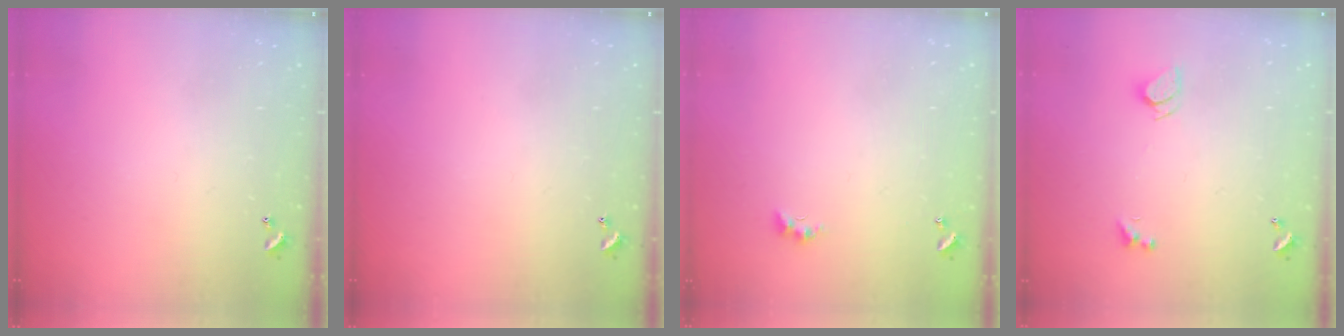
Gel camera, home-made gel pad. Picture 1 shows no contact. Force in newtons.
{"total": 0.0}
{"total": 1.6, "press": 1.5, "slide": 0.6}
{"total": 2.0, "press": 1.9, "slide": 0.5}